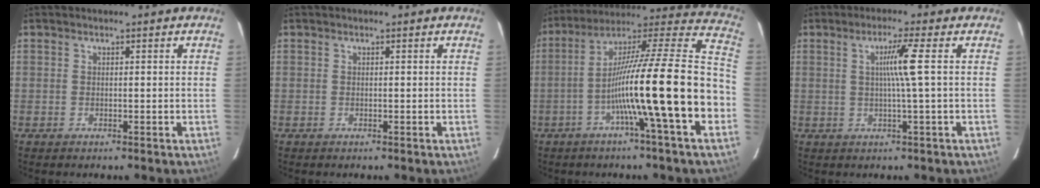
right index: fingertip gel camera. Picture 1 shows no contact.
{"total": 0.0}
{"total": 22.3, "force": [-6.6, -0.6, 21.3], "torque": [-0.312, 0.010, -0.119]}
{"total": 5.0, "force": [0.7, -1.3, 4.8], "torque": [-0.091, -0.002, 0.013]}